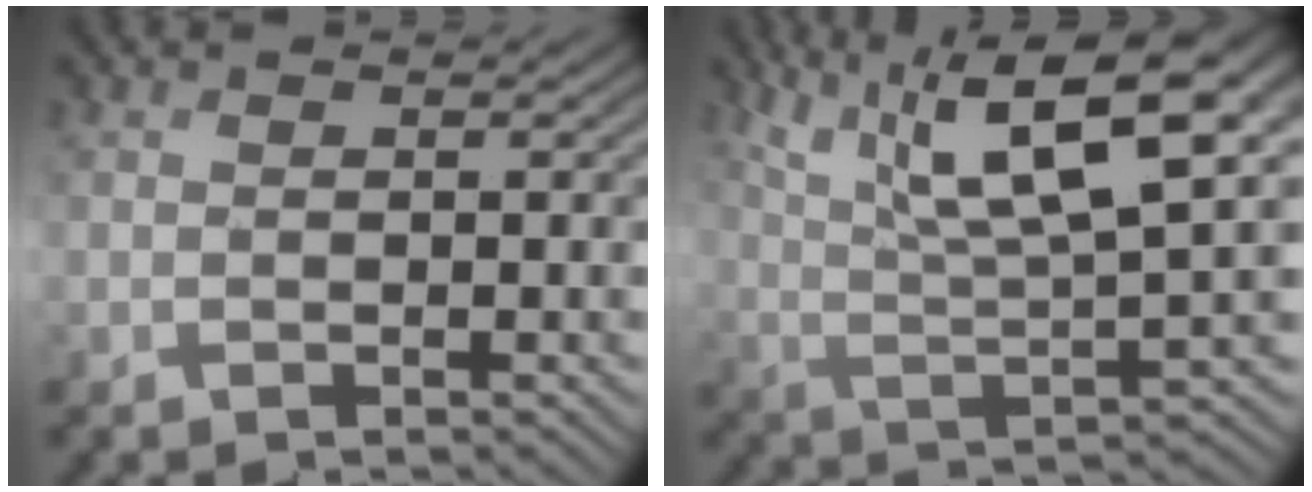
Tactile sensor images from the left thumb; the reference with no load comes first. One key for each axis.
{"total": 16.0, "fx": 8.0, "fy": 4.0, "fz": 13.2, "tx": -0.249, "ty": 0.007, "tz": 0.150}